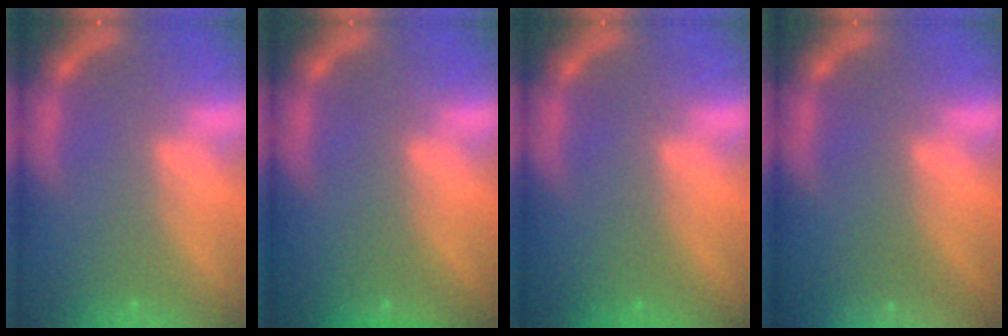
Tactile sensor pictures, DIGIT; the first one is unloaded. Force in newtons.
{"total": 0.9}
{"total": 0.0}
{"total": 9.0}